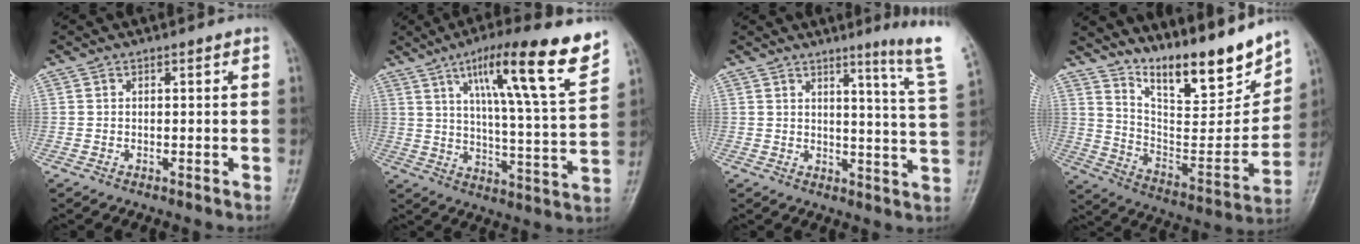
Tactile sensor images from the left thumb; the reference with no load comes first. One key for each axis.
{"total": 18.8, "fx": 11.0, "fy": 2.2, "fz": 15.1, "tx": -0.215, "ty": -0.047, "tz": 0.171}
{"total": 10.9, "fx": 6.8, "fy": -0.4, "fz": 8.5, "tx": -0.107, "ty": -0.049, "tz": 0.076}
{"total": 19.7, "fx": 15.1, "fy": 5.3, "fz": 11.5, "tx": -0.138, "ty": -0.092, "tz": 0.256}